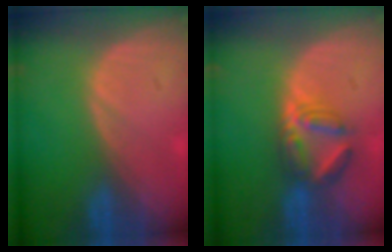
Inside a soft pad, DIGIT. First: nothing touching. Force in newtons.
{"total": 5.7, "press": 5.6, "slide": 1.3}